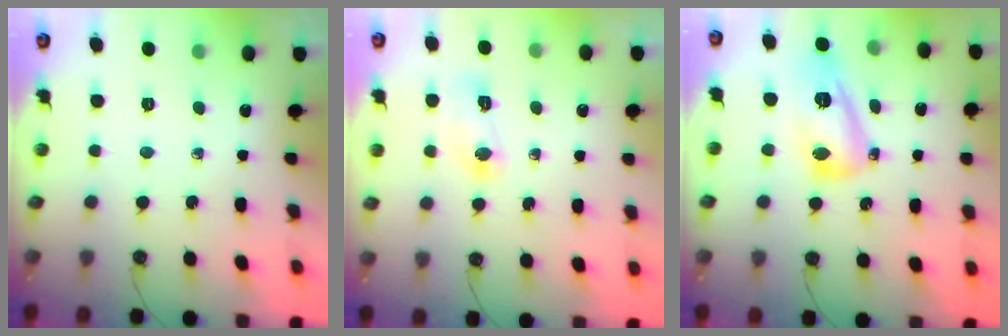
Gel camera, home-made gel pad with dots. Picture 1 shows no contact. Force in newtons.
{"total": 5.5, "press": 5.4, "slide": 0.7}
{"total": 13.6, "press": 13.6, "slide": 1.4}